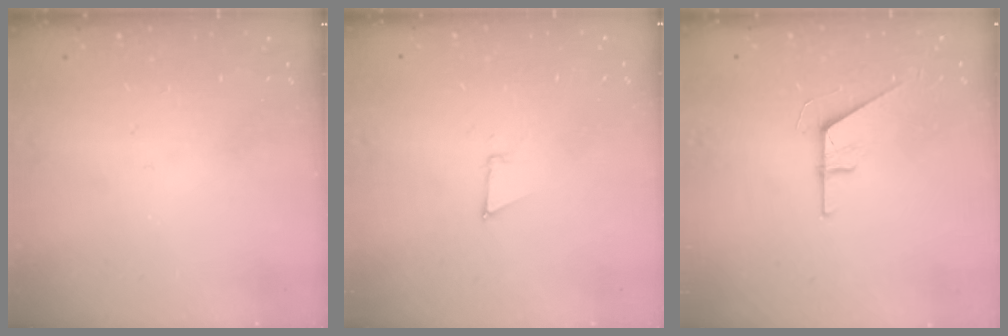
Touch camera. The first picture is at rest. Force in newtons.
{"total": 3.8, "press": 3.7, "slide": 0.6}
{"total": 5.9, "press": 5.9, "slide": 0.6}